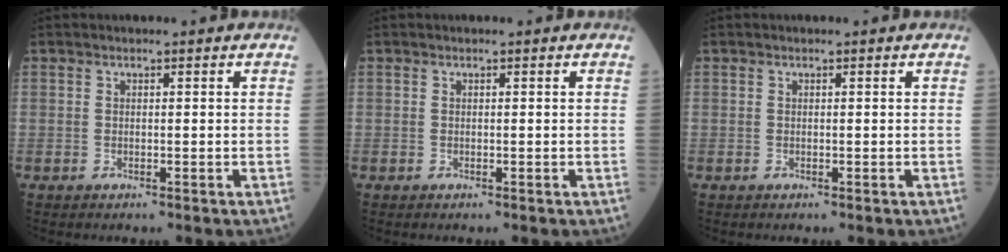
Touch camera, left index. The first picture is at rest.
{"total": 0.0}
{"total": 0.0}